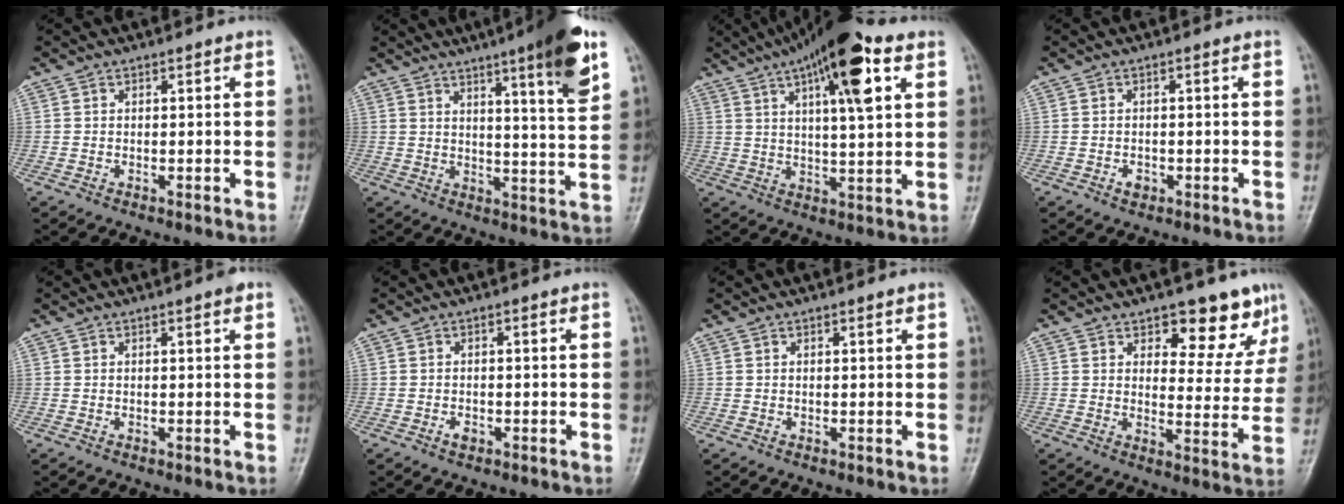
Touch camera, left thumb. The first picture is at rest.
{"total": 13.8, "force": [7.8, 1.3, 11.3], "torque": [-0.149, -0.037, 0.107]}
{"total": 16.7, "force": [7.8, 4.5, 14.1], "torque": [-0.207, -0.009, 0.119]}
{"total": 1.6, "force": [-0.7, 1.2, 0.9], "torque": [-0.008, 0.005, -0.010]}
{"total": 1.2, "force": [0.7, 0.1, 1.0], "torque": [-0.014, 0.000, 0.007]}
{"total": 1.4, "force": [-0.6, 0.9, 0.9], "torque": [-0.012, 0.004, -0.011]}
{"total": 0.6, "force": [0.4, 0.1, 0.4], "torque": [-0.007, -0.001, 0.006]}
{"total": 10.0, "force": [7.1, 5.1, 4.8], "torque": [-0.013, -0.045, 0.091]}